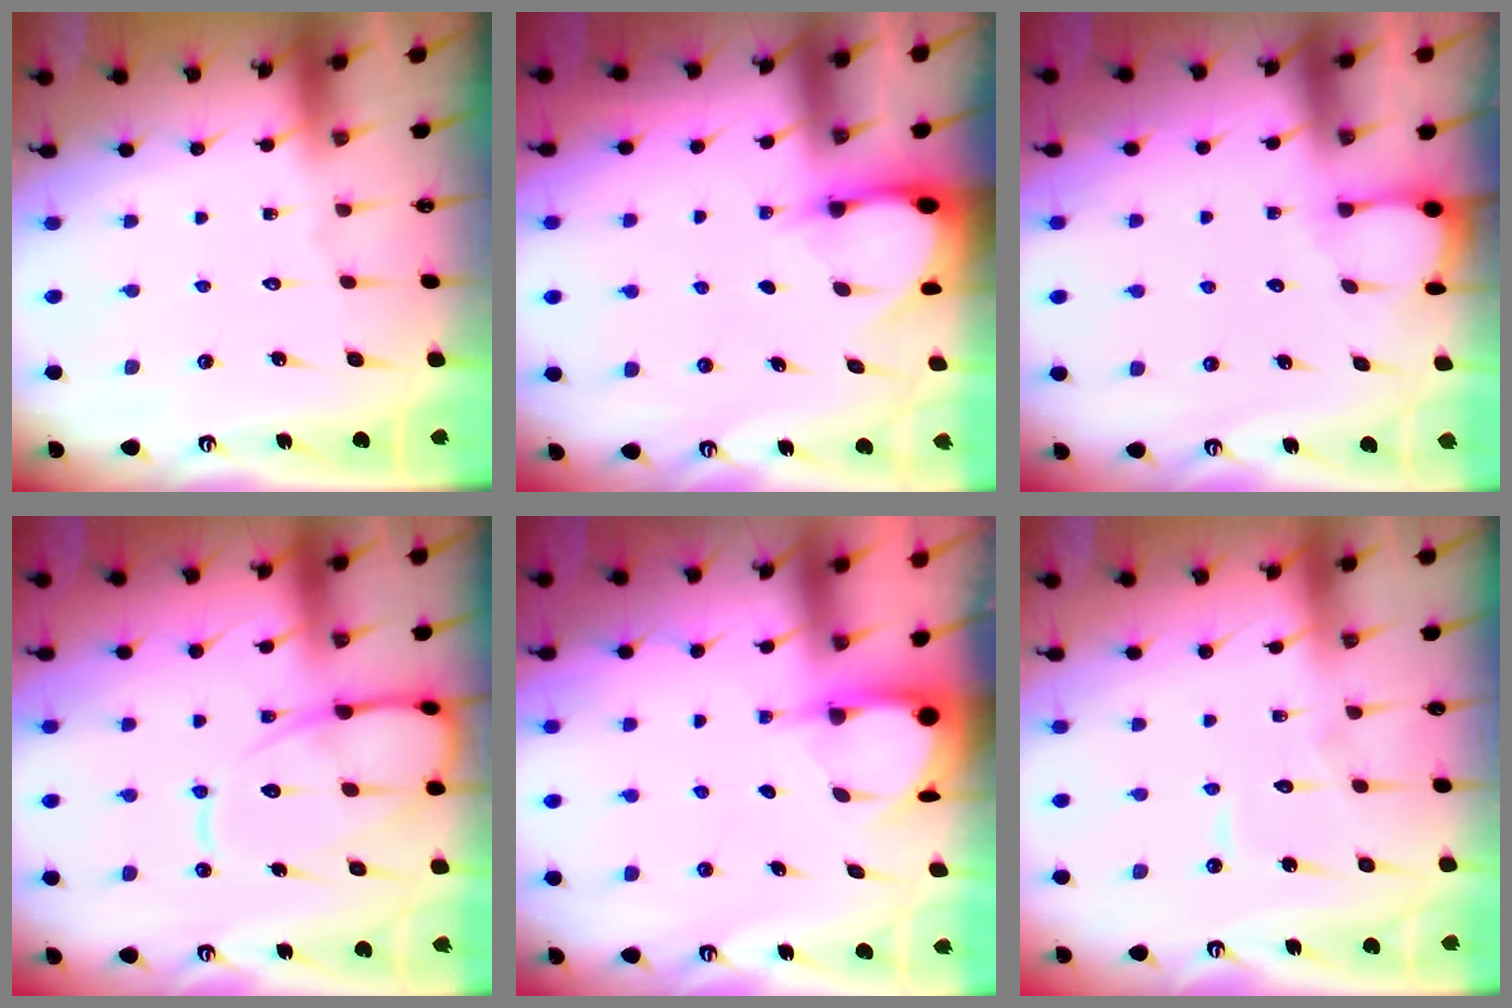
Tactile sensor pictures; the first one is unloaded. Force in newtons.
{"total": 3.1, "press": 3.1, "slide": 0.3}
{"total": 2.0, "press": 2.0, "slide": 0.3}
{"total": 13.0, "press": 12.9, "slide": 1.3}
{"total": 4.0, "press": 3.9, "slide": 0.3}
{"total": 5.2, "press": 5.1, "slide": 0.5}